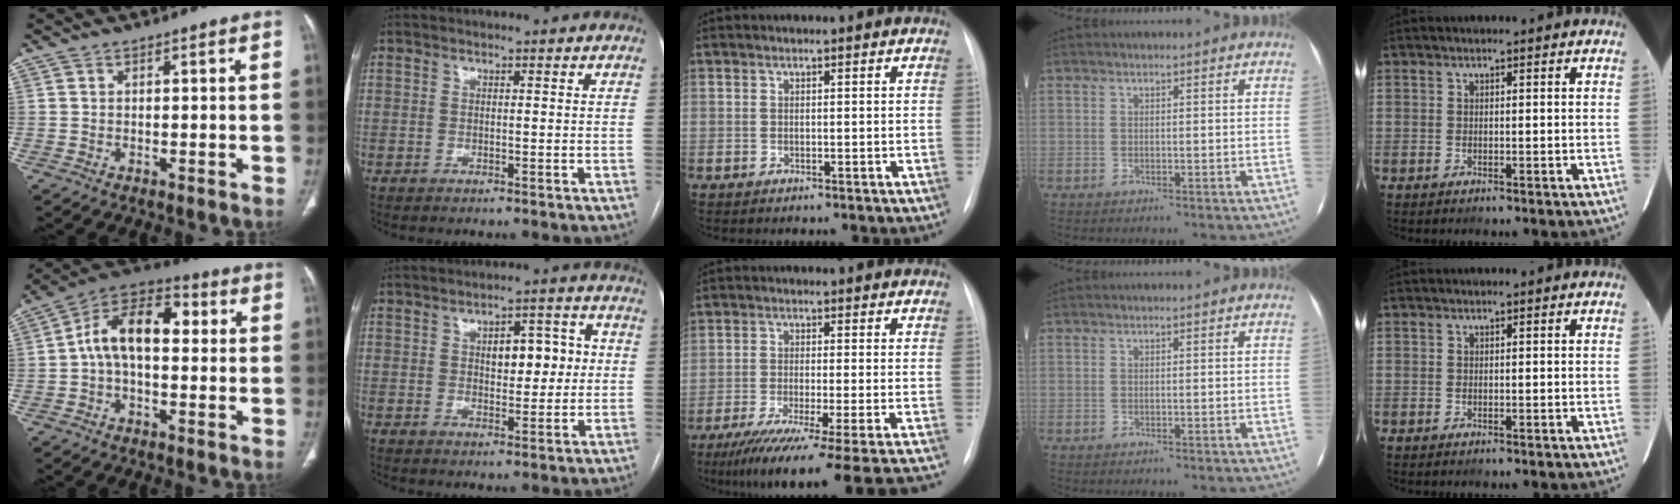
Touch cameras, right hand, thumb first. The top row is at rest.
{"thumb": {"total": 13.6, "force": [1.2, 7.9, 11.0], "torque": [-0.170, 0.042, 0.007]}, "index": {"total": 6.9, "force": [1.0, 3.2, 6.0], "torque": [-0.077, 0.022, 0.017]}, "middle": {"total": 19.0, "force": [-15.8, -2.0, 10.4], "torque": [-0.113, -0.065, -0.235]}}